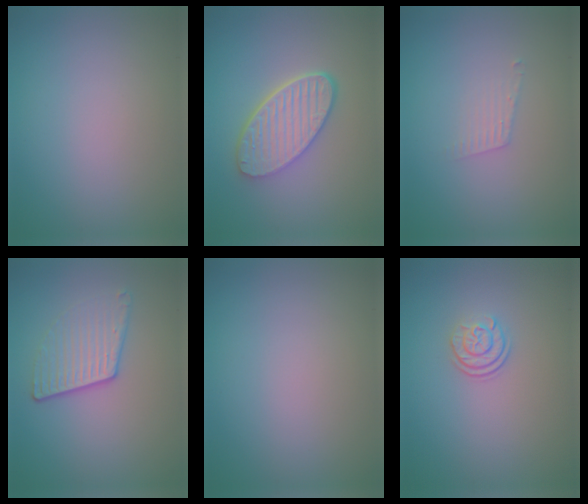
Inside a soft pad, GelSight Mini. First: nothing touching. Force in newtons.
{"total": 5.6, "press": 4.4, "slide": 3.5}
{"total": 1.3, "press": 1.3, "slide": 0.1}
{"total": 3.6, "press": 2.7, "slide": 2.4}
{"total": 0.0}
{"total": 2.4, "press": 1.8, "slide": 1.5}